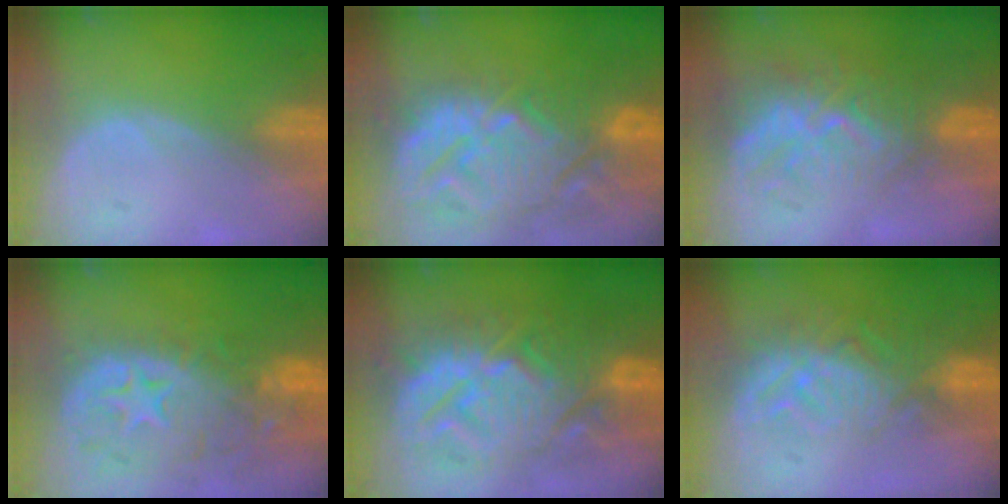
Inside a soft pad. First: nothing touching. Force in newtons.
{"total": 14.7, "press": 12.6, "slide": 7.5}
{"total": 10.0, "press": 8.7, "slide": 5.1}
{"total": 13.3, "press": 11.1, "slide": 7.4}
{"total": 13.9, "press": 13.9, "slide": 1.3}
{"total": 9.3, "press": 8.1, "slide": 4.5}